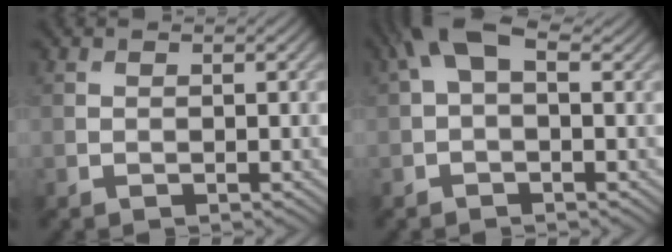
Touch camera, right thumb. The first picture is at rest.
{"total": 5.1, "force": [1.6, 2.5, 4.1], "torque": [-0.087, 0.017, 0.023]}